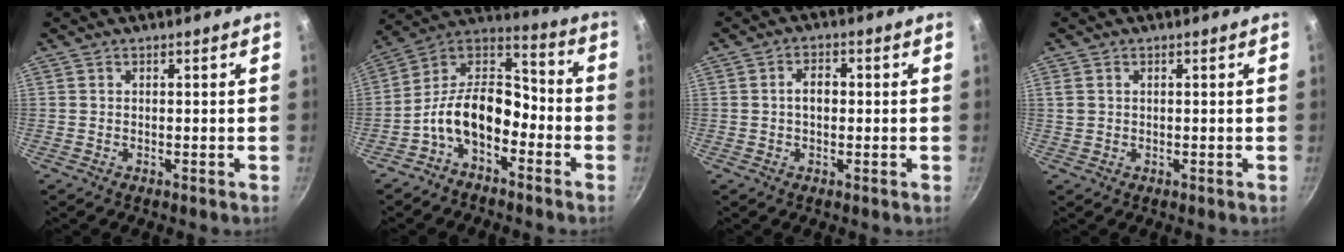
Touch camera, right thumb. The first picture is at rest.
{"total": 13.5, "force": [-5.0, 7.8, 9.9], "torque": [-0.161, 0.081, -0.101]}
{"total": 3.5, "force": [0.1, 2.3, 2.7], "torque": [-0.039, 0.012, -0.001]}
{"total": 1.8, "force": [0.4, 1.5, 1.0], "torque": [-0.025, 0.002, 0.015]}